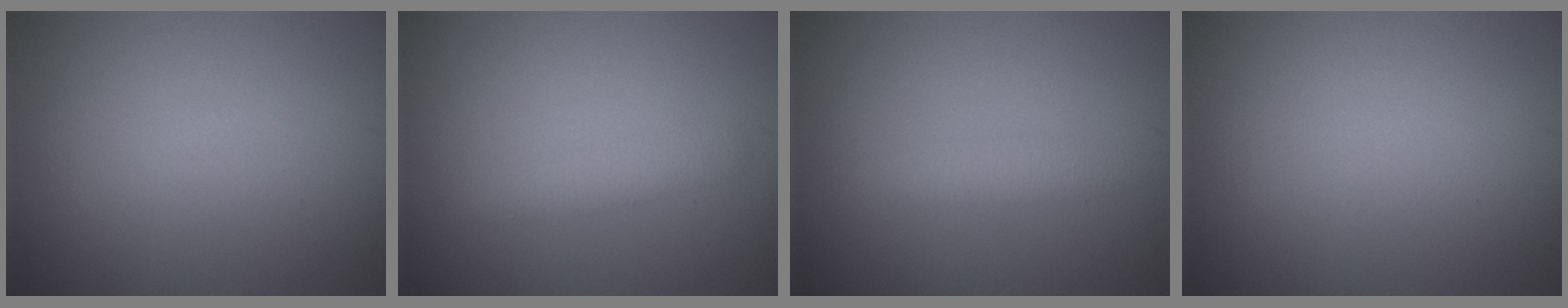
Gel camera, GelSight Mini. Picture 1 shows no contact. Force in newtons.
{"total": 1.6, "press": 1.6, "slide": 0.2}
{"total": 1.8, "press": 1.8, "slide": 0.2}
{"total": 0.0}